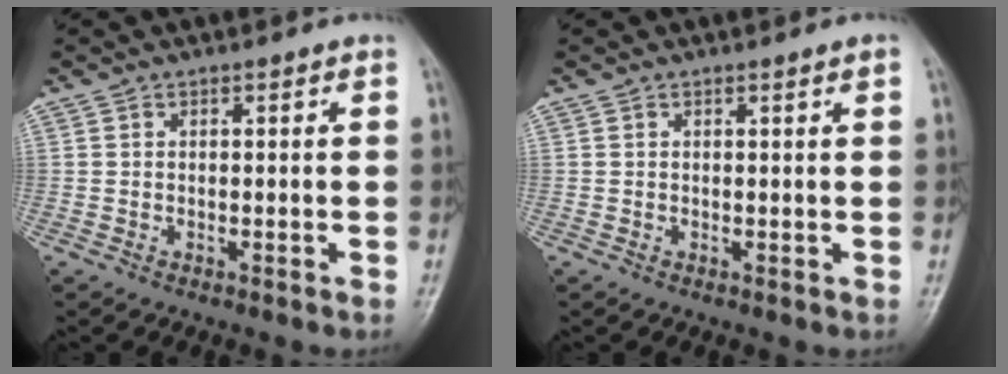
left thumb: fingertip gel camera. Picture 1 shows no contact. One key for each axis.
{"total": 0.8, "fx": 0.5, "fy": -0.1, "fz": 0.6, "tx": -0.011, "ty": -0.002, "tz": 0.007}